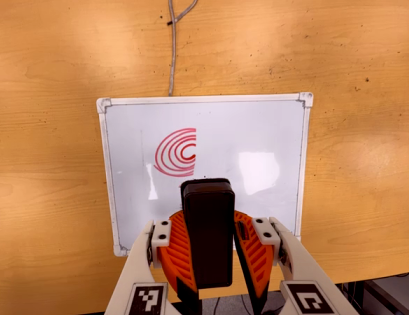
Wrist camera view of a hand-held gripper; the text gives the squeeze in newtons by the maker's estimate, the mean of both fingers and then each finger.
{"total": 11.5, "left": 11.0, "right": 12.1}